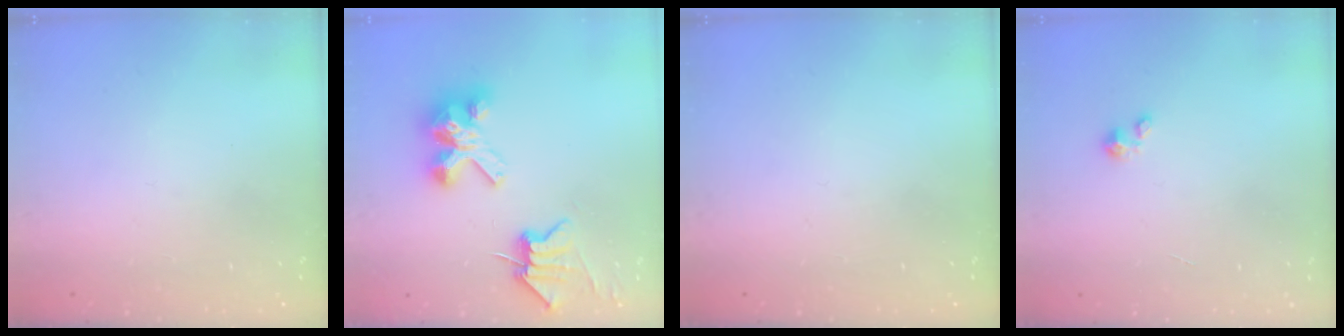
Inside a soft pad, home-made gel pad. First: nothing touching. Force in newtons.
{"total": 9.8, "press": 9.8, "slide": 1.0}
{"total": 0.0}
{"total": 0.8, "press": 0.7, "slide": 0.3}